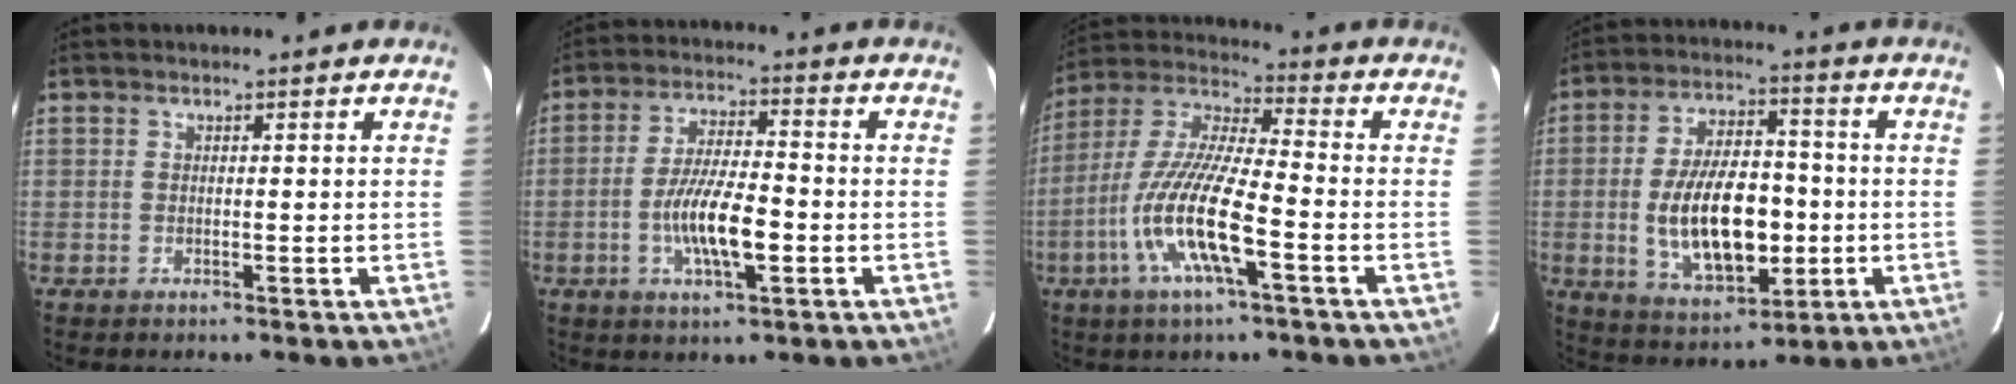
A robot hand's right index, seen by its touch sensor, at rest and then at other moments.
{"total": 9.8, "force": [-2.8, 2.6, 9.1], "torque": [-0.176, -0.002, -0.050]}
{"total": 14.9, "force": [-5.7, 2.6, 13.5], "torque": [-0.279, -0.011, -0.117]}
{"total": 16.0, "force": [-2.4, 8.4, 13.5], "torque": [-0.256, 0.002, -0.021]}